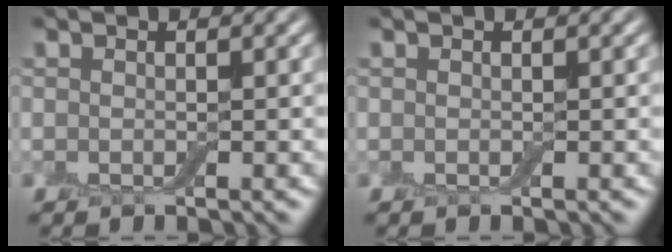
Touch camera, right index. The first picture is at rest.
{"total": 0.0}